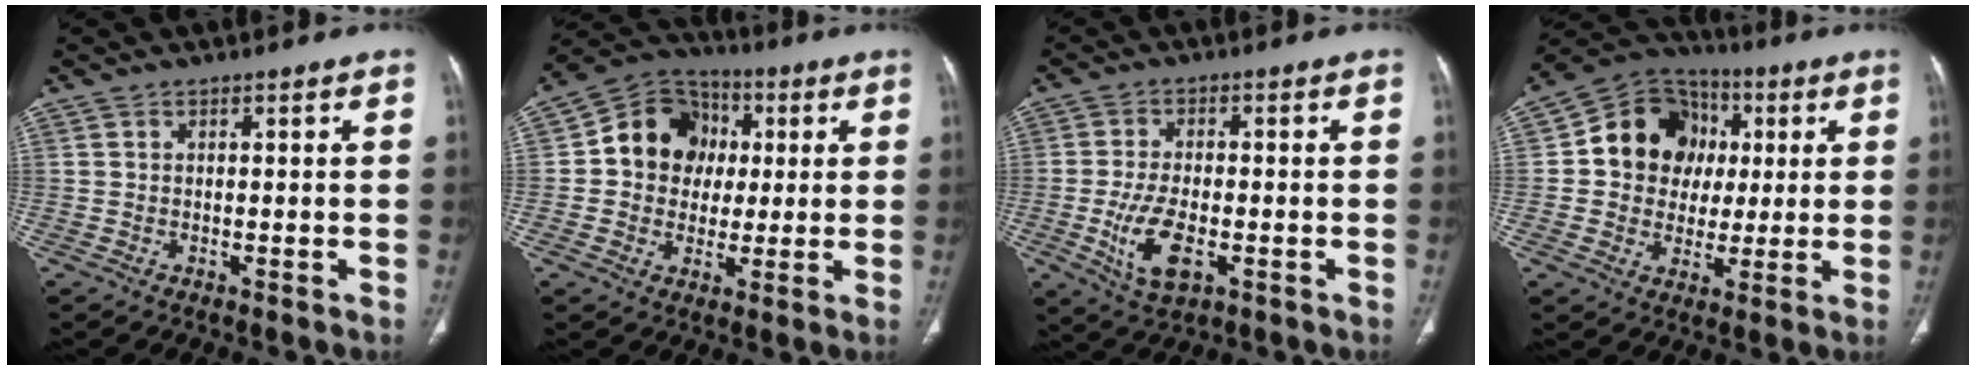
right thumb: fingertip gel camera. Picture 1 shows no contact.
{"total": 13.0, "force": [1.4, 11.5, 6.0], "torque": [-0.053, 0.018, 0.015]}
{"total": 9.1, "force": [-2.6, 4.5, 7.5], "torque": [-0.149, 0.001, -0.038]}
{"total": 14.9, "force": [2.1, 13.1, 6.9], "torque": [-0.066, 0.015, 0.030]}